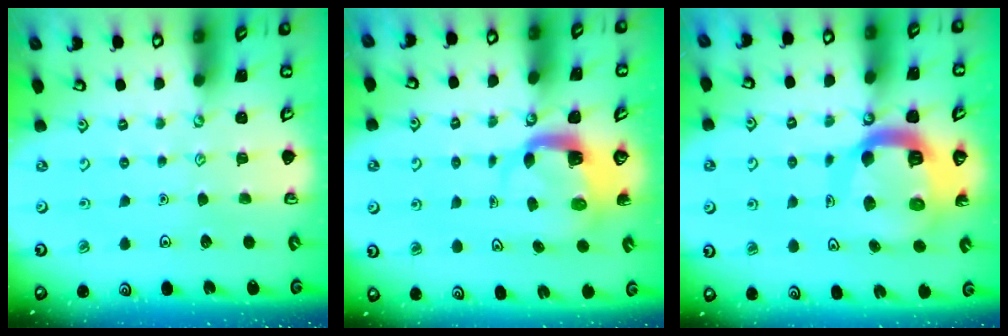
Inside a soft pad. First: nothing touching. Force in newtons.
{"total": 4.0, "press": 4.0, "slide": 0.4}
{"total": 14.6, "press": 14.4, "slide": 1.8}